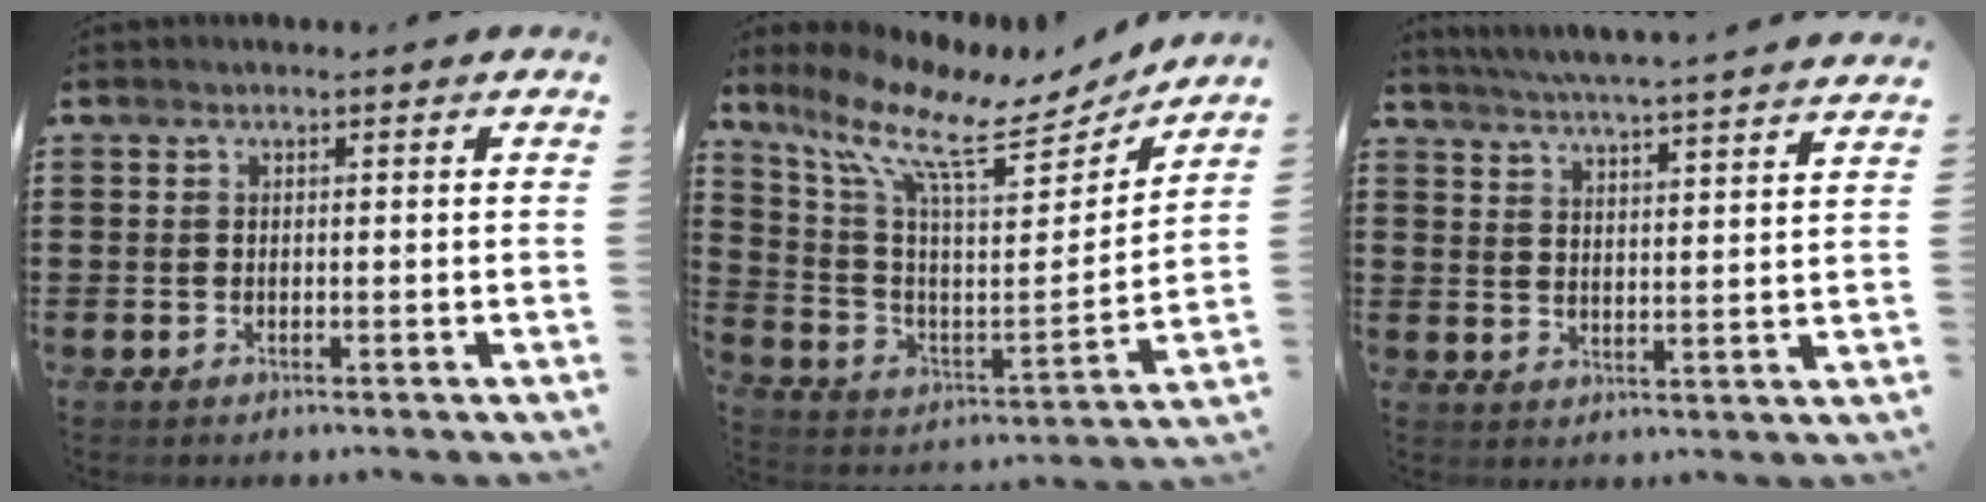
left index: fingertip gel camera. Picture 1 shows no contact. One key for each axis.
{"total": 10.9, "fx": 8.2, "fy": 2.7, "fz": 6.7, "tx": -0.165, "ty": -0.057, "tz": 0.135}
{"total": 4.8, "fx": 4.5, "fy": -1.2, "fz": 1.1, "tx": -0.040, "ty": -0.037, "tz": 0.075}